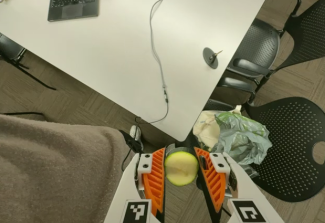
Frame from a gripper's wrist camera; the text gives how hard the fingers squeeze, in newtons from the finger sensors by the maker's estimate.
{"total": 8.4, "left": 8.2, "right": 8.5}